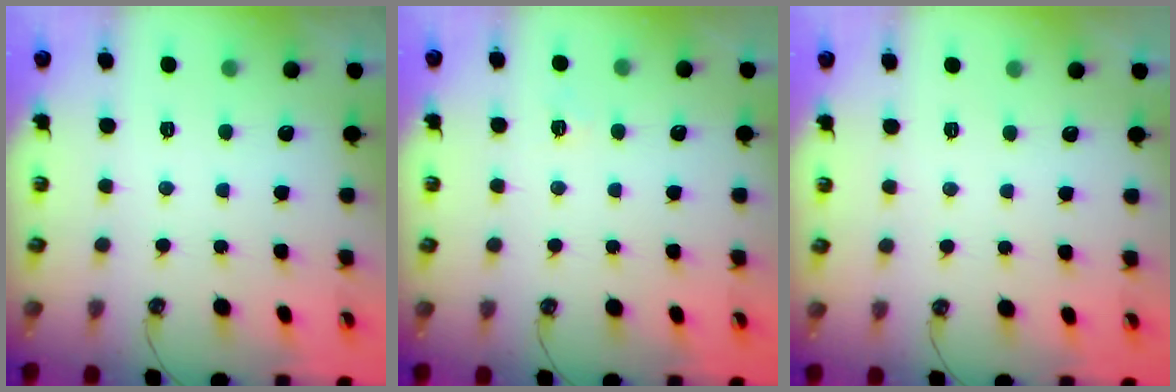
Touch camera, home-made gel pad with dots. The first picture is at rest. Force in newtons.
{"total": 3.1, "press": 3.1, "slide": 0.4}
{"total": 0.5, "press": 0.5, "slide": 0.2}